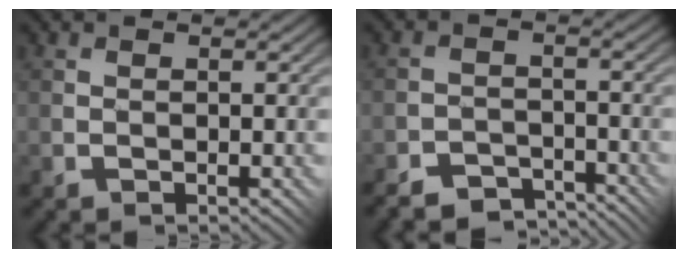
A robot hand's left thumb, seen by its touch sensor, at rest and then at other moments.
{"total": 4.9, "force": [-4.6, 1.2, 1.0], "torque": [-0.015, -0.001, -0.083]}